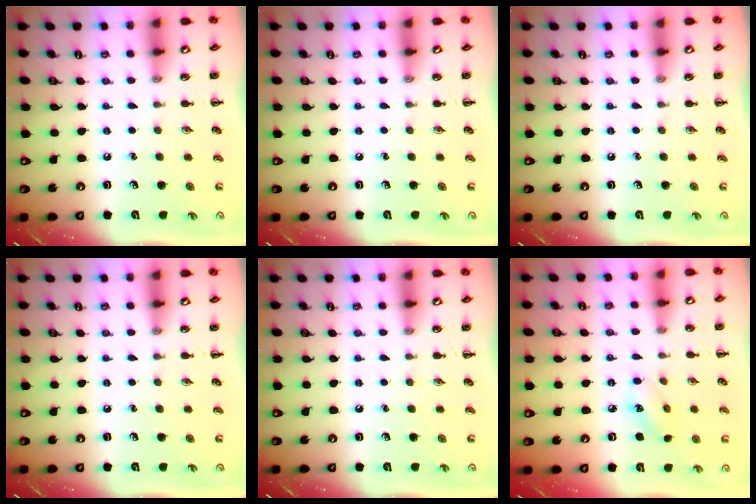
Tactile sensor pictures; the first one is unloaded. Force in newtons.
{"total": 0.0}
{"total": 0.0}
{"total": 0.0}
{"total": 0.0}
{"total": 5.8, "press": 5.7, "slide": 1.2}